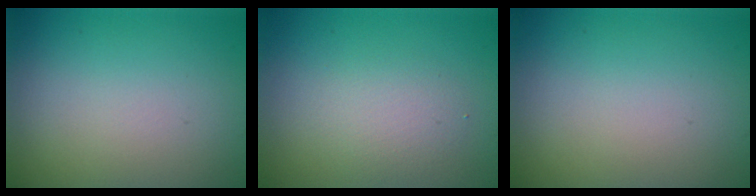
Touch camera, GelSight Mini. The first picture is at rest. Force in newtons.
{"total": 2.2, "press": 2.2, "slide": 0.1}
{"total": 0.0}